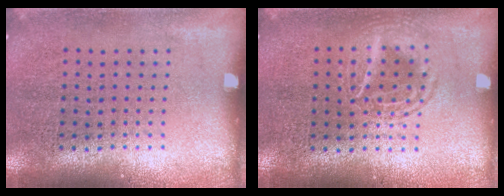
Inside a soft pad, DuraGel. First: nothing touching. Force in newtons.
{"total": 1.3, "press": 1.3, "slide": 0.1}